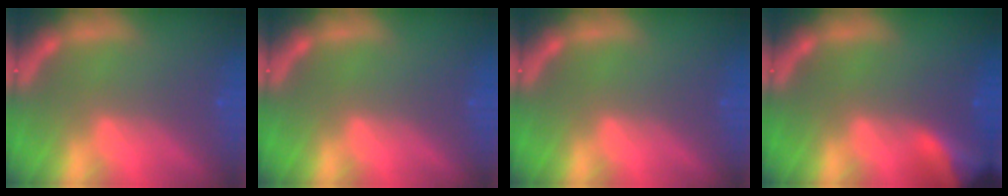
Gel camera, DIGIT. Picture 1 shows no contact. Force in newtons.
{"total": 0.0}
{"total": 0.0}
{"total": 6.9}